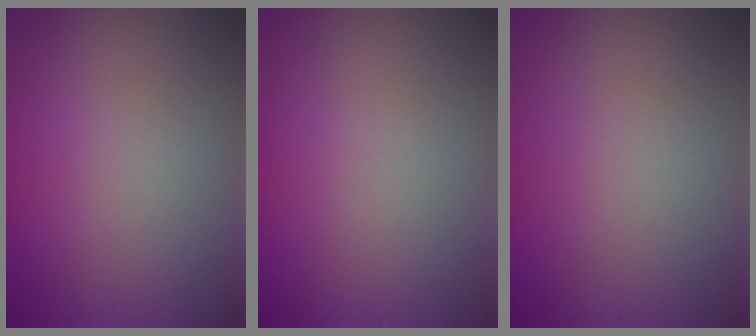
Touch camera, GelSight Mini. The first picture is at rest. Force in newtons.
{"total": 0.0}
{"total": 0.0}